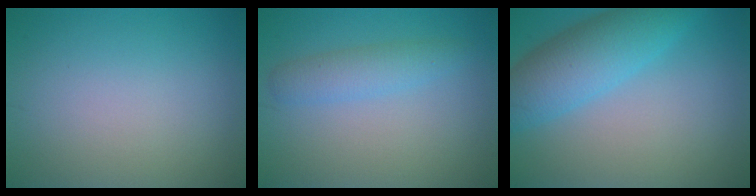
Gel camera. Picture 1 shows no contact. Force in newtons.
{"total": 2.5, "press": 2.5, "slide": 0.0}
{"total": 6.3, "press": 6.3, "slide": 0.0}